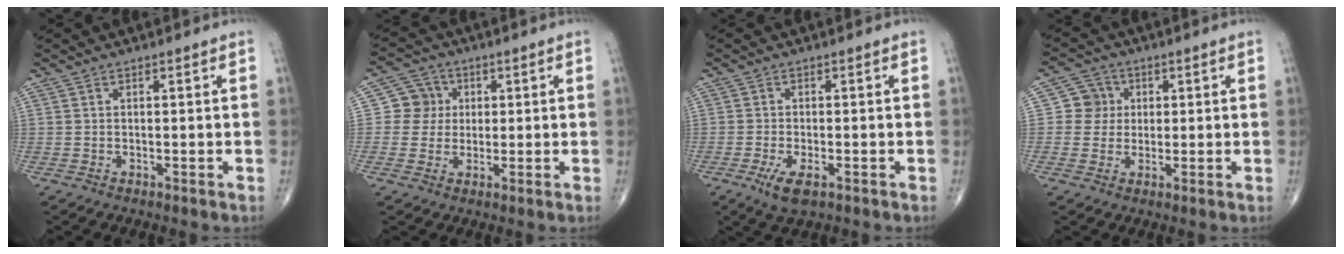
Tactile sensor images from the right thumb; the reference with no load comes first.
{"total": 5.7, "force": [0.8, 5.5, 0.9], "torque": [0.020, 0.008, 0.006]}
{"total": 4.5, "force": [-2.1, 1.8, 3.5], "torque": [-0.068, -0.006, -0.035]}
{"total": 5.0, "force": [0.7, 4.8, 0.8], "torque": [0.020, 0.007, 0.005]}